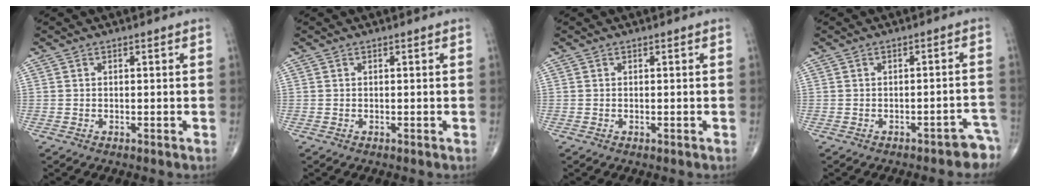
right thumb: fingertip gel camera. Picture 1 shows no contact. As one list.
[{"total": 0.0}, {"total": 0.0}, {"total": 5.4, "force": [-4.3, 2.1, 2.5], "torque": [-0.009, 0.043, -0.050]}]